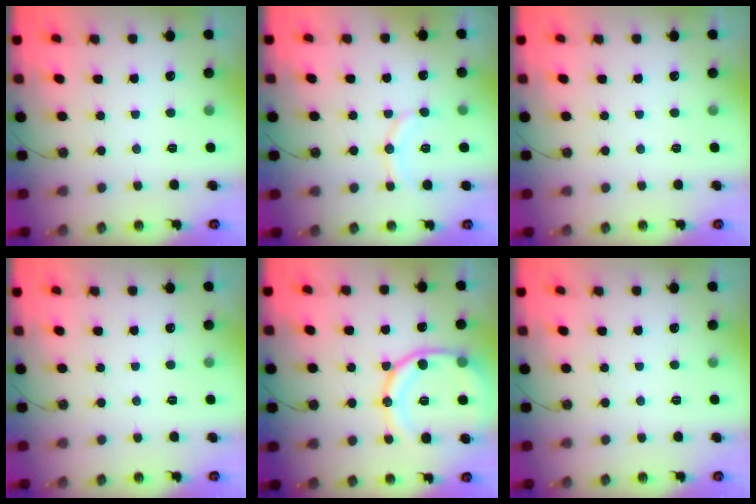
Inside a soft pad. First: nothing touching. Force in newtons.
{"total": 10.0, "press": 9.7, "slide": 2.3}
{"total": 0.0}
{"total": 0.0}
{"total": 16.3, "press": 16.2, "slide": 1.7}
{"total": 0.0}